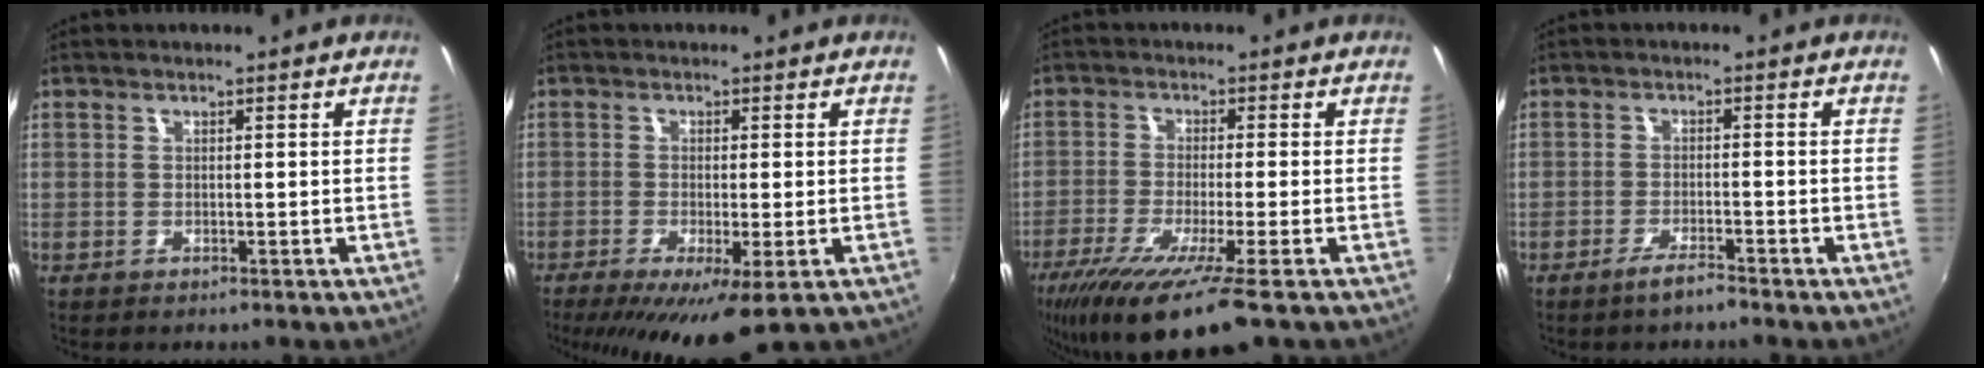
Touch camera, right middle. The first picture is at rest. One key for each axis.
{"total": 10.3, "fx": -5.7, "fy": 2.3, "fz": 8.3, "tx": -0.163, "ty": -0.036, "tz": -0.089}
{"total": 13.9, "fx": -8.9, "fy": 1.0, "fz": 10.6, "tx": -0.213, "ty": -0.053, "tz": -0.150}
{"total": 3.2, "fx": -2.6, "fy": 0.3, "fz": 1.8, "tx": -0.047, "ty": -0.002, "tz": -0.049}